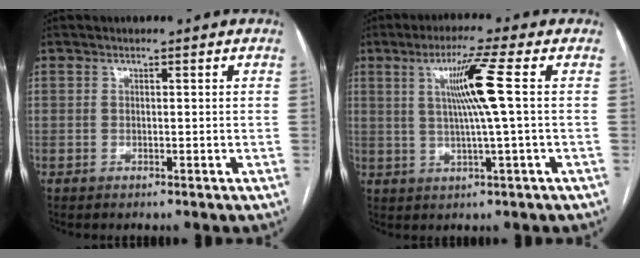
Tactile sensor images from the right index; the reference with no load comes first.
{"total": 8.1, "force": [1.6, -1.6, 7.8], "torque": [-0.139, 0.004, 0.036]}